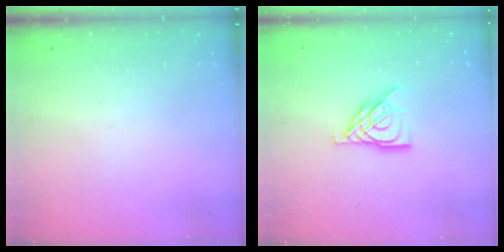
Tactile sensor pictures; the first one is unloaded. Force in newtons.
{"total": 9.6, "press": 9.6, "slide": 0.4}